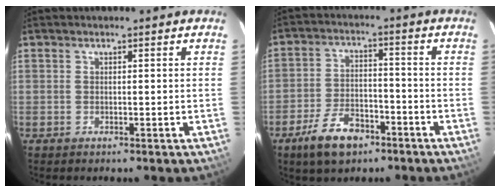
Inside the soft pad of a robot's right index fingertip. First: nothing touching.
{"total": 10.0, "force": [-6.5, 5.1, 5.7], "torque": [-0.131, 0.004, -0.110]}